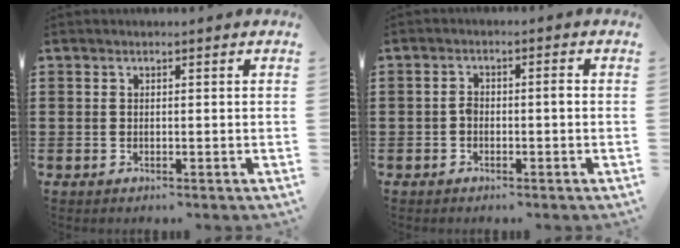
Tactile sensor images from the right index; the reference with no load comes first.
{"total": 2.0, "force": [-0.5, 0.9, 1.7], "torque": [-0.034, 0.004, -0.012]}